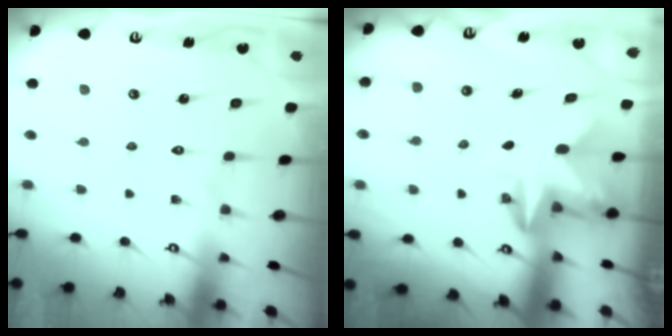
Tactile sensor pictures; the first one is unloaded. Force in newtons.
{"total": 2.8, "press": 2.8, "slide": 0.5}